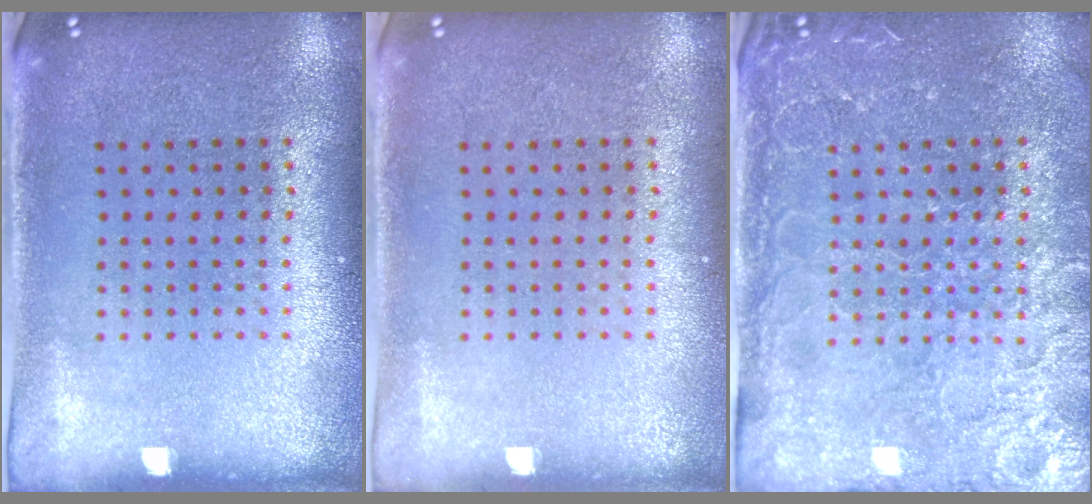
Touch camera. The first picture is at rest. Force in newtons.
{"total": 0.0}
{"total": 4.1, "press": 3.9, "slide": 1.3}